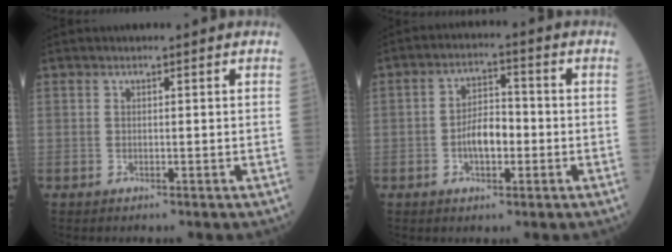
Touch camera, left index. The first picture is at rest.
{"total": 5.6, "force": [-1.4, 2.7, 4.8], "torque": [-0.093, 0.012, -0.026]}